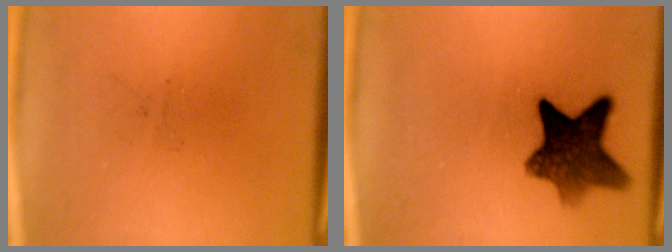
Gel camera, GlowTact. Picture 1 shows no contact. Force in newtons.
{"total": 9.4}